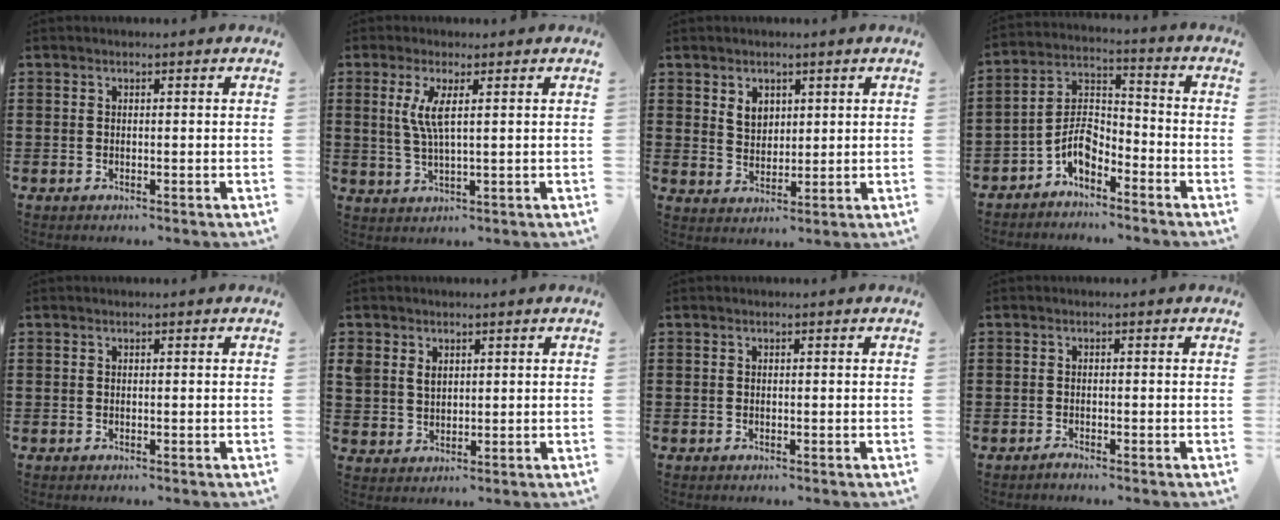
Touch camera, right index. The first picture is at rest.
{"total": 4.6, "force": [1.3, 0.6, 4.4], "torque": [-0.097, -0.005, 0.017]}
{"total": 3.5, "force": [1.9, 2.5, 1.5], "torque": [-0.038, 0.009, 0.035]}
{"total": 6.2, "force": [-4.1, 3.0, 3.5], "torque": [-0.086, 0.003, -0.086]}
{"total": 0.0}
{"total": 3.0, "force": [1.5, 2.3, 1.1], "torque": [-0.031, 0.010, 0.026]}
{"total": 0.0}
{"total": 0.8, "force": [-0.8, 0.1, 0.1], "torque": [-0.004, 0.000, -0.016]}